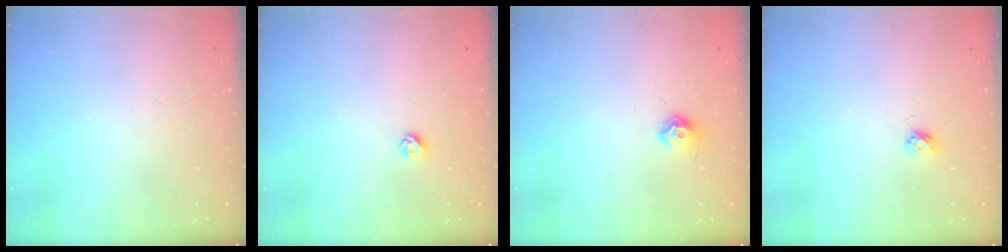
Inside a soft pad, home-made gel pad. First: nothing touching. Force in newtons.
{"total": 5.0, "press": 4.9, "slide": 0.7}
{"total": 7.9, "press": 7.8, "slide": 0.9}
{"total": 3.3, "press": 3.3, "slide": 0.3}